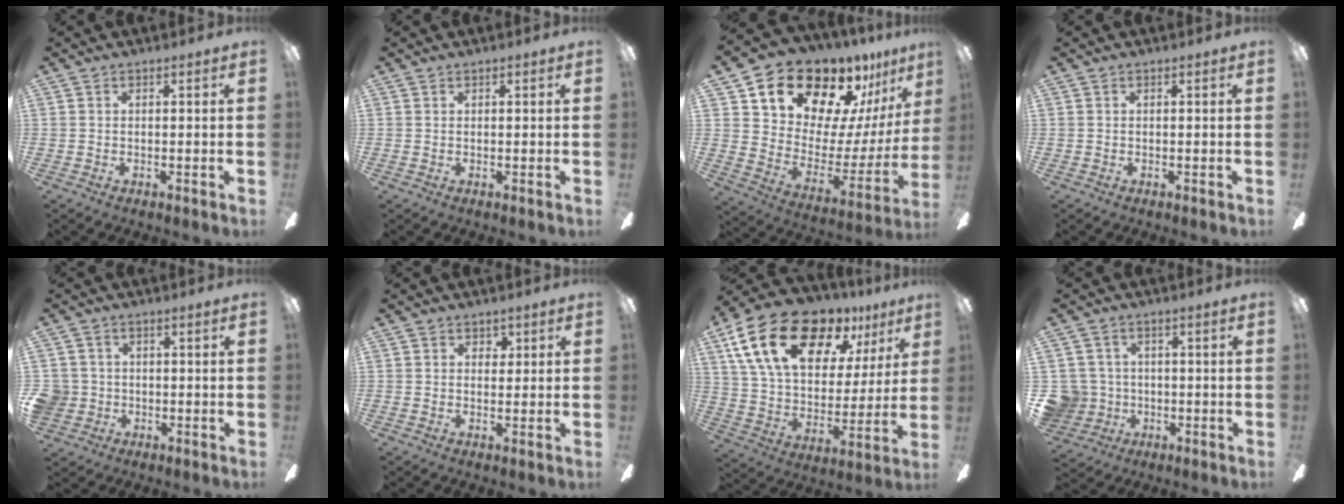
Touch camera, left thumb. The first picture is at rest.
{"total": 0.0}
{"total": 19.3, "force": [16.1, 8.9, 6.0], "torque": [-0.112, -0.125, 0.296]}
{"total": 0.0}
{"total": 5.0, "force": [-0.5, 4.9, 1.1], "torque": [-0.033, 0.012, -0.010]}
{"total": 2.2, "force": [1.1, 1.7, 0.9], "torque": [-0.005, 0.000, 0.015]}
{"total": 23.3, "force": [13.9, 12.2, 14.1], "torque": [-0.250, -0.073, 0.245]}
{"total": 7.6, "force": [-0.7, 7.5, 1.3], "torque": [-0.068, 0.008, -0.009]}